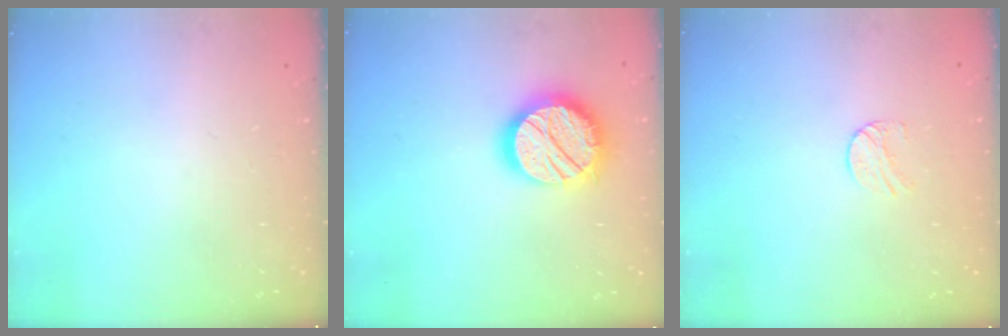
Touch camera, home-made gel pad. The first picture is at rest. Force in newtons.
{"total": 18.4, "press": 18.3, "slide": 1.7}
{"total": 5.5, "press": 5.5, "slide": 0.4}